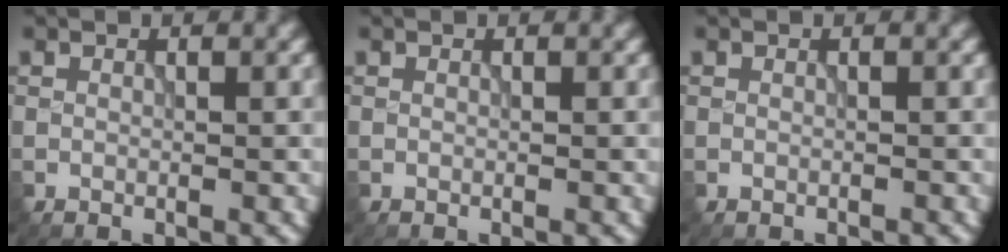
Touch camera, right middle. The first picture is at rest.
{"total": 0.0}
{"total": 0.6, "force": [-0.6, 0.0, 0.0], "torque": [0.004, -0.003, -0.011]}